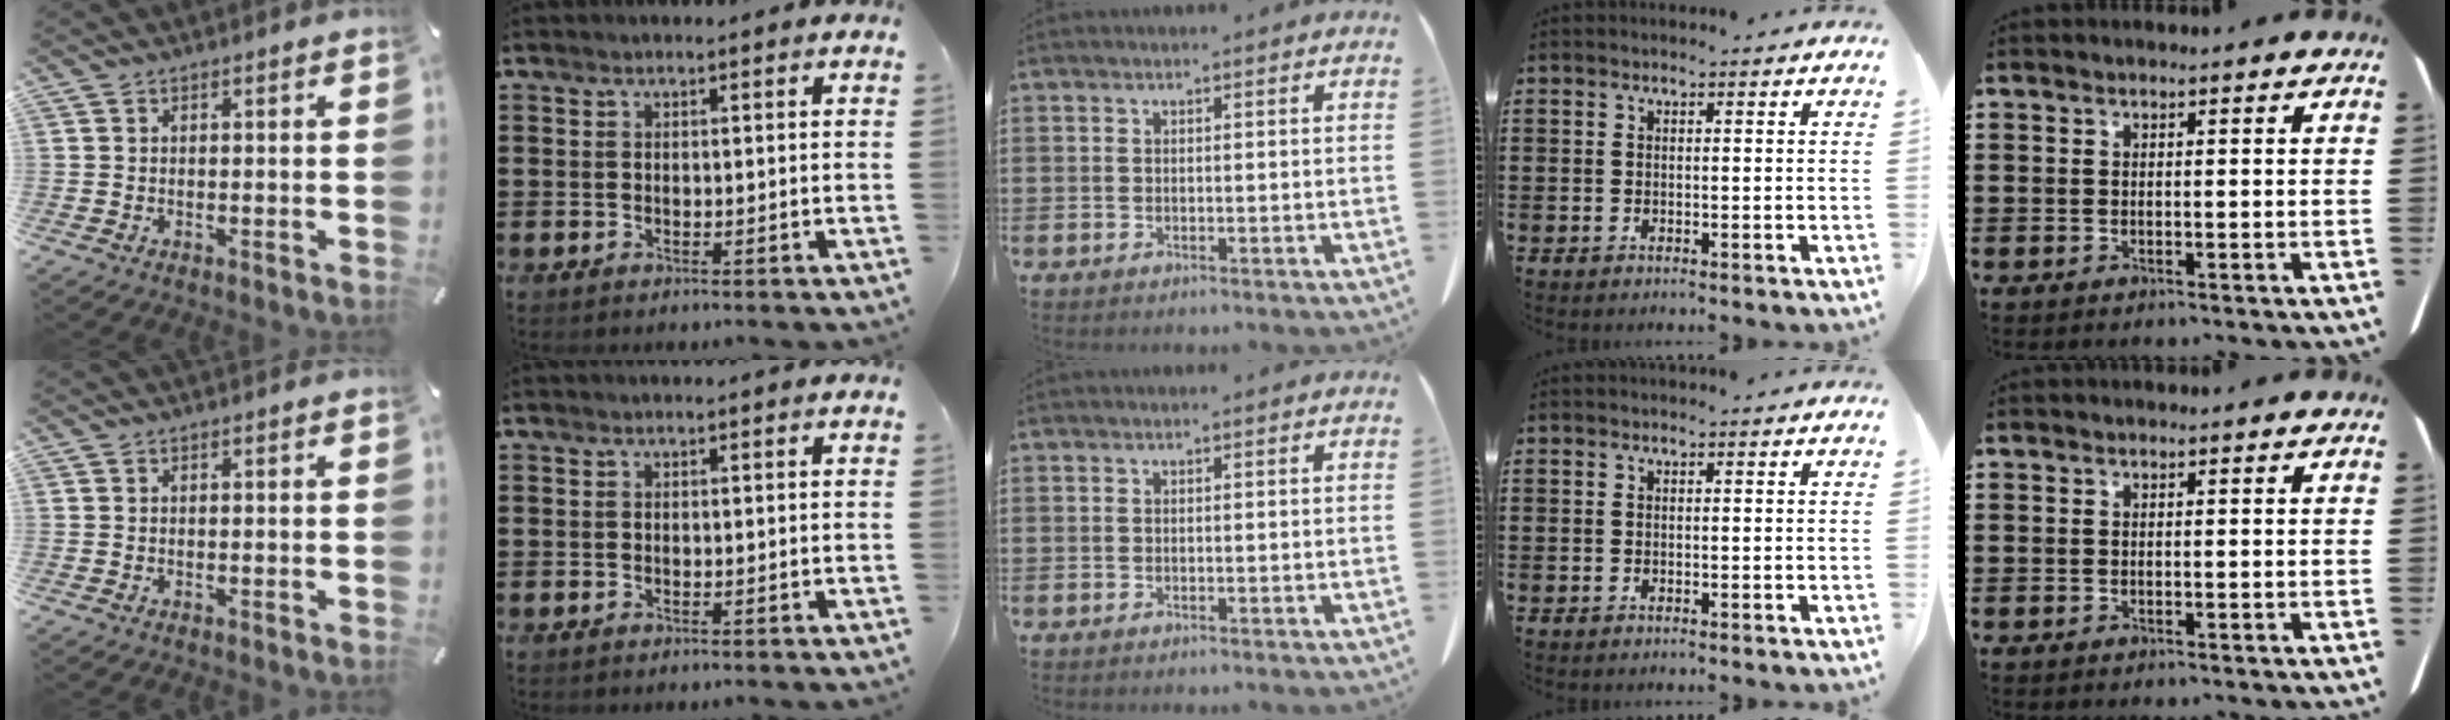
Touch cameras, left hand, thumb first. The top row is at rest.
{}